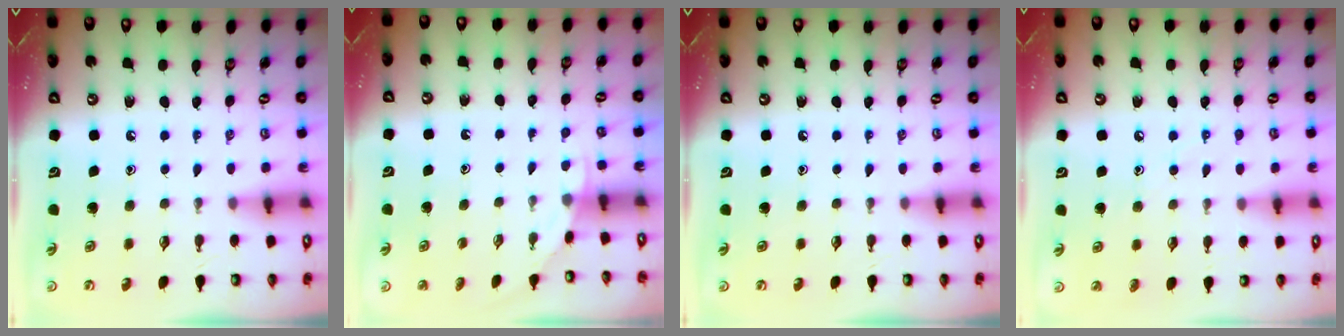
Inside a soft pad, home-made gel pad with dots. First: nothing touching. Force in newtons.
{"total": 2.5, "press": 2.5, "slide": 0.2}
{"total": 0.0}
{"total": 7.0, "press": 7.0, "slide": 0.4}